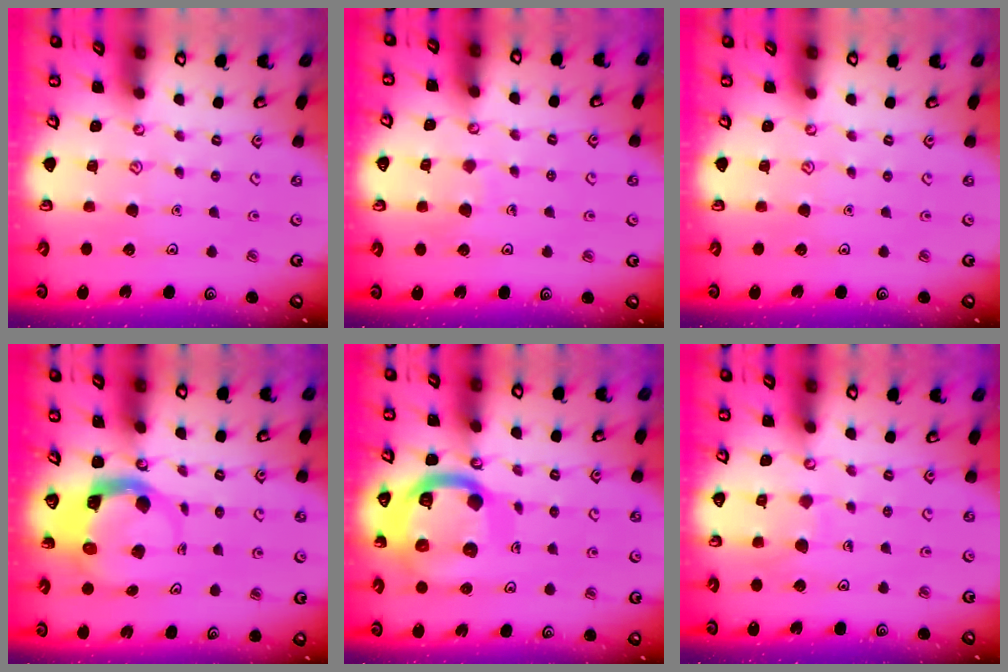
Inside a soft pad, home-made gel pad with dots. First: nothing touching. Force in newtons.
{"total": 3.7, "press": 3.7, "slide": 0.4}
{"total": 0.0}
{"total": 5.1, "press": 5.1, "slide": 0.5}
{"total": 17.4, "press": 17.3, "slide": 1.9}
{"total": 5.8, "press": 5.8, "slide": 0.6}